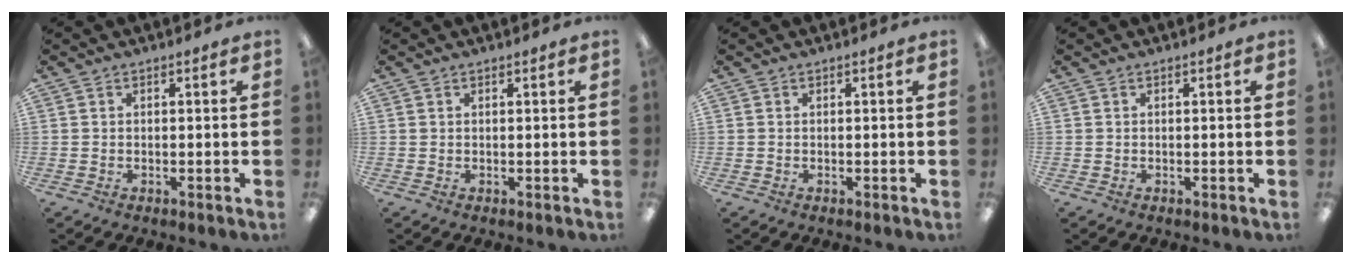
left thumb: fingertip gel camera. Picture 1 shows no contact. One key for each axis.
{"total": 0.5, "fx": 0.4, "fy": 0.3, "fz": 0.1, "tx": -0.002, "ty": 0.002, "tz": 0.007}
{"total": 0.0}
{"total": 0.0}